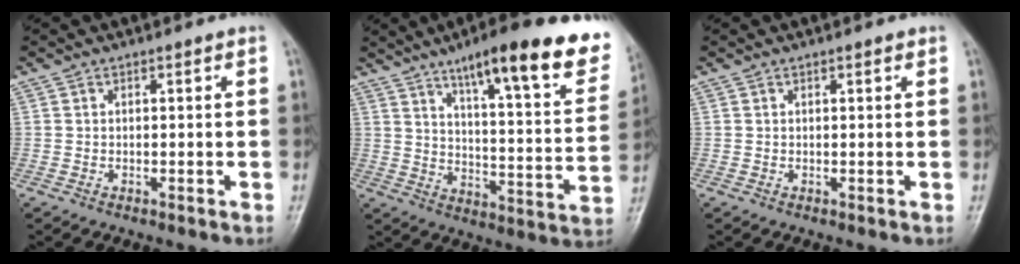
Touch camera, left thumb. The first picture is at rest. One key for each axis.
{"total": 24.1, "fx": 15.7, "fy": 5.2, "fz": 17.5, "tx": -0.215, "ty": -0.051, "tz": 0.222}
{"total": 0.7, "fx": 0.4, "fy": 0.2, "fz": 0.5, "tx": -0.009, "ty": 0.000, "tz": 0.005}